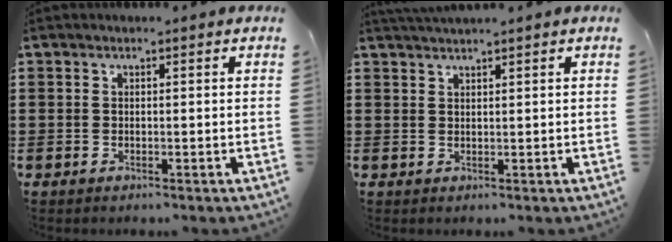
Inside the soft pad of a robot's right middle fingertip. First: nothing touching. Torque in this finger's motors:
{"motor_torque": [0.75, -1.39, 0.11, 0.04]}